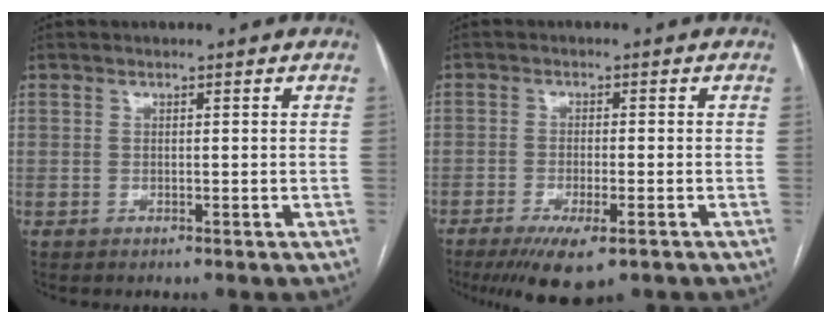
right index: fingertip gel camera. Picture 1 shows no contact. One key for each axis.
{"total": 7.9, "fx": -4.9, "fy": 1.8, "fz": 5.9, "tx": -0.099, "ty": -0.018, "tz": -0.075}